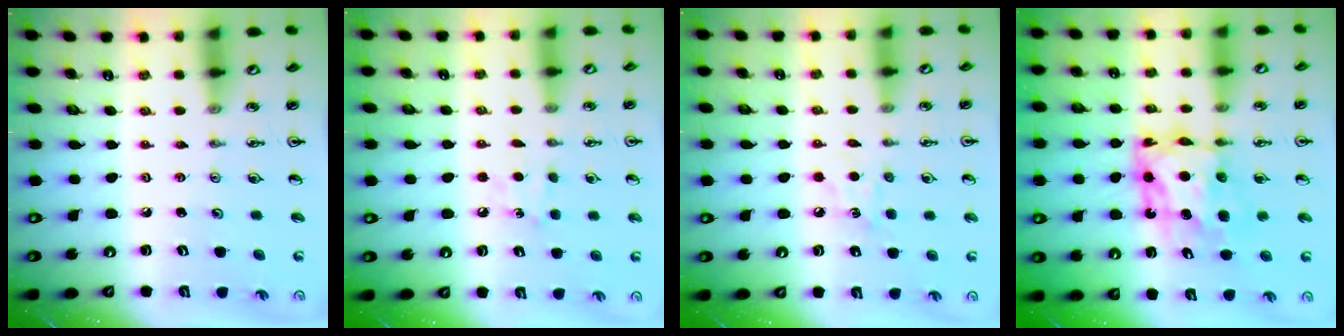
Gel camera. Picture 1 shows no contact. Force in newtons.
{"total": 7.1, "press": 7.1, "slide": 0.9}
{"total": 6.9, "press": 6.8, "slide": 1.0}
{"total": 8.2, "press": 8.1, "slide": 0.8}